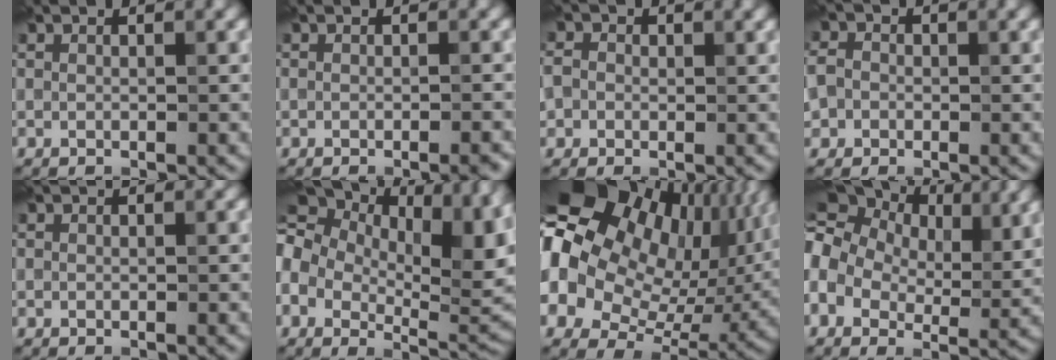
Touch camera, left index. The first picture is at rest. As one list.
[{"total": 1.3, "force": [-0.8, 0.6, 0.9], "torque": [-0.007, 0.002, -0.007]}, {"total": 3.4, "force": [0.5, 3.0, 1.4], "torque": [-0.009, 0.029, -0.022]}, {"total": 4.4, "force": [-0.4, 4.1, 1.7], "torque": [-0.023, 0.029, -0.037]}, {"total": 0.0}, {"total": 16.9, "force": [5.6, 10.4, 12.1], "torque": [-0.209, 0.039, 0.116]}, {"total": 20.7, "force": [5.5, 14.9, 13.3], "torque": [-0.277, 0.021, 0.101]}, {"total": 11.4, "force": [3.6, 7.9, 7.5], "torque": [-0.148, 0.026, 0.062]}]